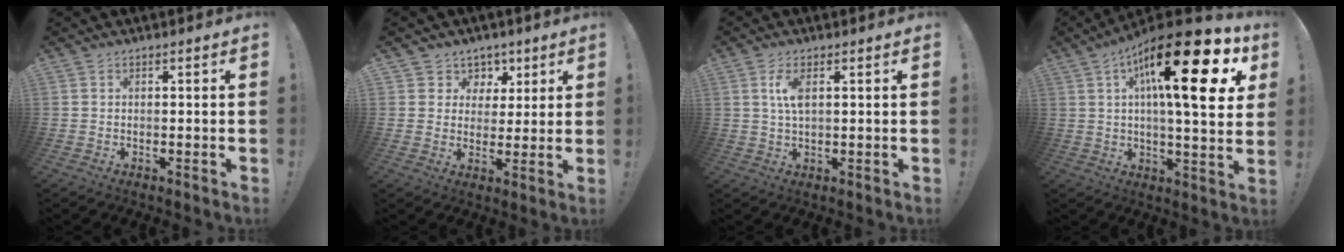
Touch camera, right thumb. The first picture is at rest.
{"total": 6.5, "force": [2.2, 6.1, 0.7], "torque": [-0.010, -0.019, 0.047]}
{"total": 4.9, "force": [1.4, 2.0, 4.2], "torque": [-0.071, 0.000, 0.021]}
{"total": 25.2, "force": [9.3, 7.0, 22.3], "torque": [-0.343, -0.047, 0.143]}